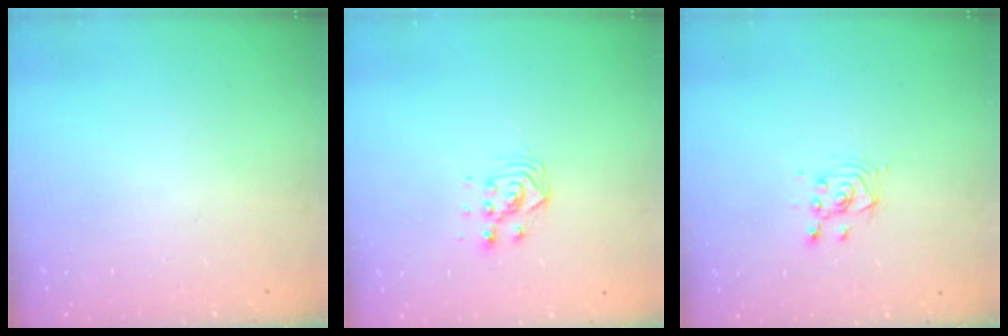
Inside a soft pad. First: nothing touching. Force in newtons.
{"total": 4.3, "press": 4.2, "slide": 0.3}
{"total": 2.6, "press": 2.6, "slide": 0.1}